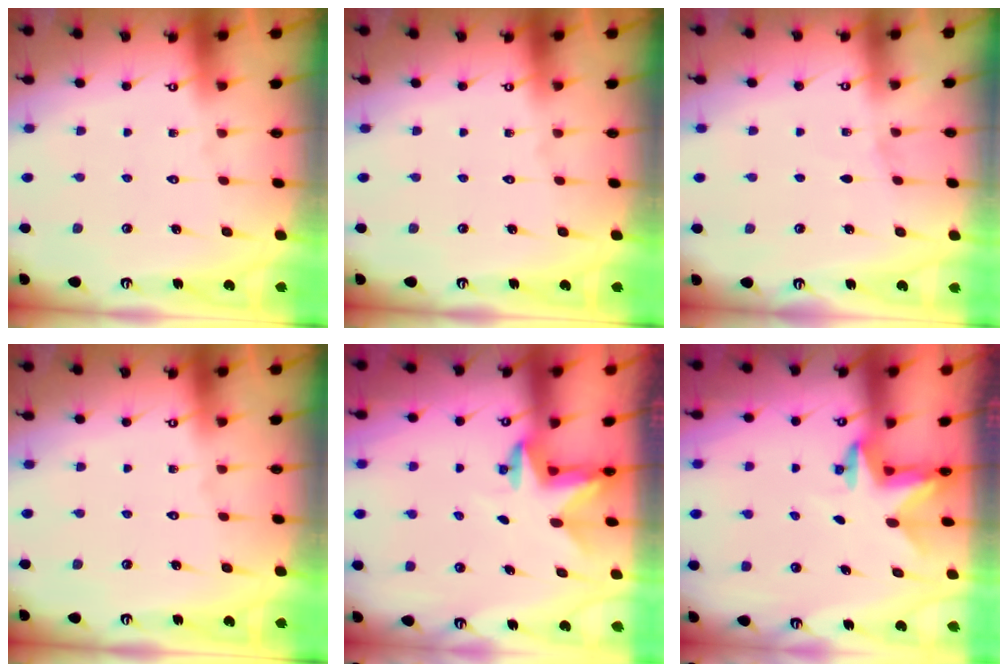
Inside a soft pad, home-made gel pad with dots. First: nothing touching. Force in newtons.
{"total": 0.0}
{"total": 5.0, "press": 4.4, "slide": 2.5}
{"total": 0.0}
{"total": 2.6, "press": 2.5, "slide": 0.4}
{"total": 2.4, "press": 2.3, "slide": 0.4}